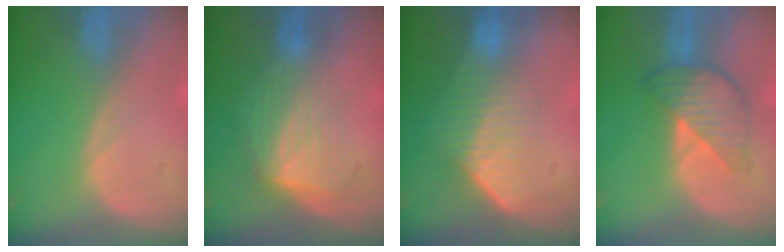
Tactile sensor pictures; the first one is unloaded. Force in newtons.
{"total": 6.3, "press": 6.0, "slide": 1.9}
{"total": 7.0, "press": 6.4, "slide": 3.0}
{"total": 6.4, "press": 6.4, "slide": 0.3}